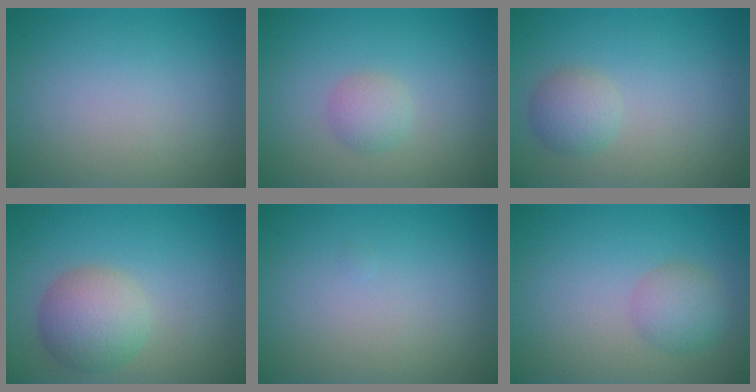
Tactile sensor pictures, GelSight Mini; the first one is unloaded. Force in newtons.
{"total": 1.7, "press": 1.7, "slide": 0.1}
{"total": 2.2, "press": 2.2, "slide": 0.1}
{"total": 4.5, "press": 4.5, "slide": 0.2}
{"total": 0.0}
{"total": 2.5, "press": 2.5, "slide": 0.1}